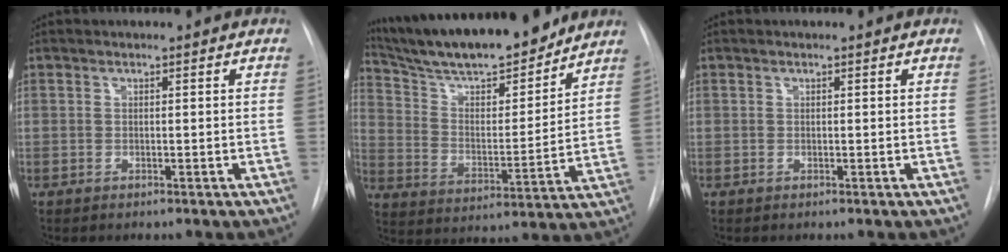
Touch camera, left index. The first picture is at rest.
{"total": 20.4, "force": [17.9, 3.0, 9.3], "torque": [-0.163, 0.000, 0.292]}
{"total": 0.0}